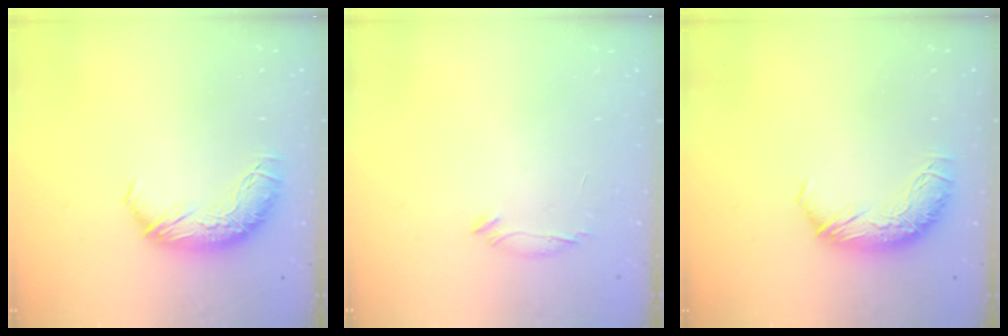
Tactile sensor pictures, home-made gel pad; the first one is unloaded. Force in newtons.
{"total": 6.5, "press": 6.4, "slide": 1.1}
{"total": 0.0}